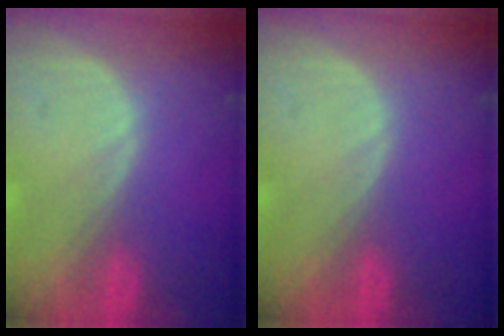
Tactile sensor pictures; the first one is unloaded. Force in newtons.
{"total": 0.0}